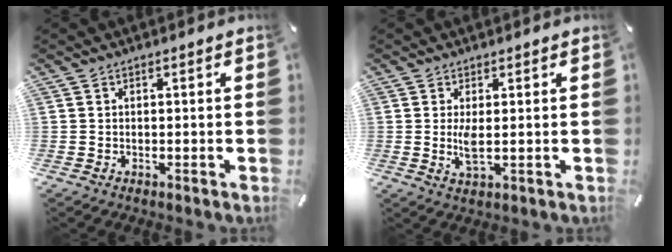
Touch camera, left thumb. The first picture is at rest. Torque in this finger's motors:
{"motor_torque": [-0.38, 1.34, 0.89, 0.49, 0.31]}